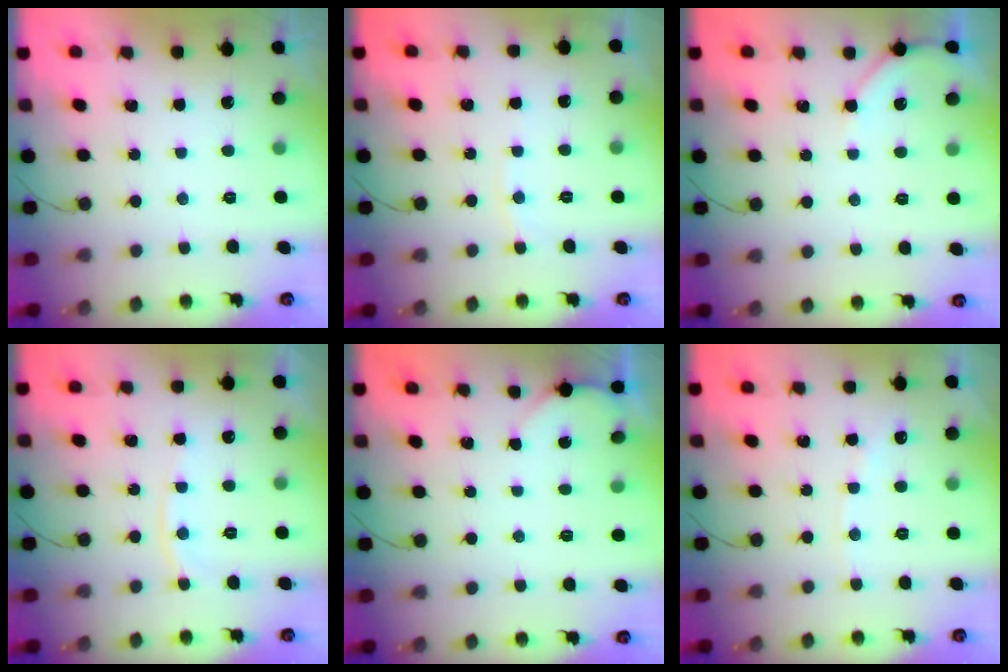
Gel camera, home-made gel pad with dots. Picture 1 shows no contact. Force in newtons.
{"total": 2.8, "press": 2.7, "slide": 0.4}
{"total": 4.0, "press": 3.9, "slide": 0.7}
{"total": 6.9, "press": 6.9, "slide": 1.0}
{"total": 1.0, "press": 1.0, "slide": 0.1}
{"total": 5.9, "press": 5.8, "slide": 0.8}